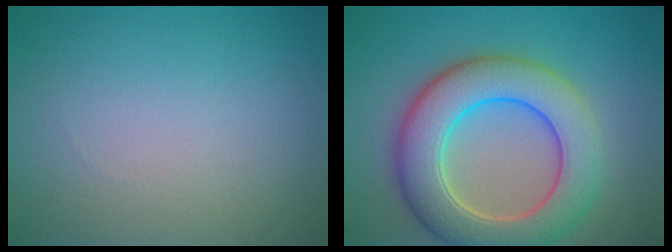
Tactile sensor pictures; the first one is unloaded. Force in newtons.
{"total": 9.4, "press": 9.4, "slide": 0.5}